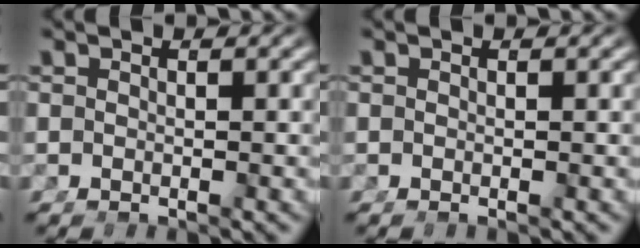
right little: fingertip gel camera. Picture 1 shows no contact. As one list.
[{"total": 0.0}]